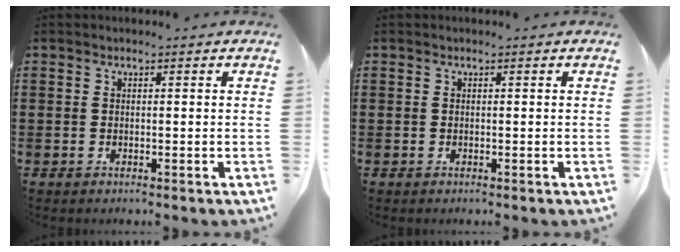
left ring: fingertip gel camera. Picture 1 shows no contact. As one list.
[{"total": 0.0}]